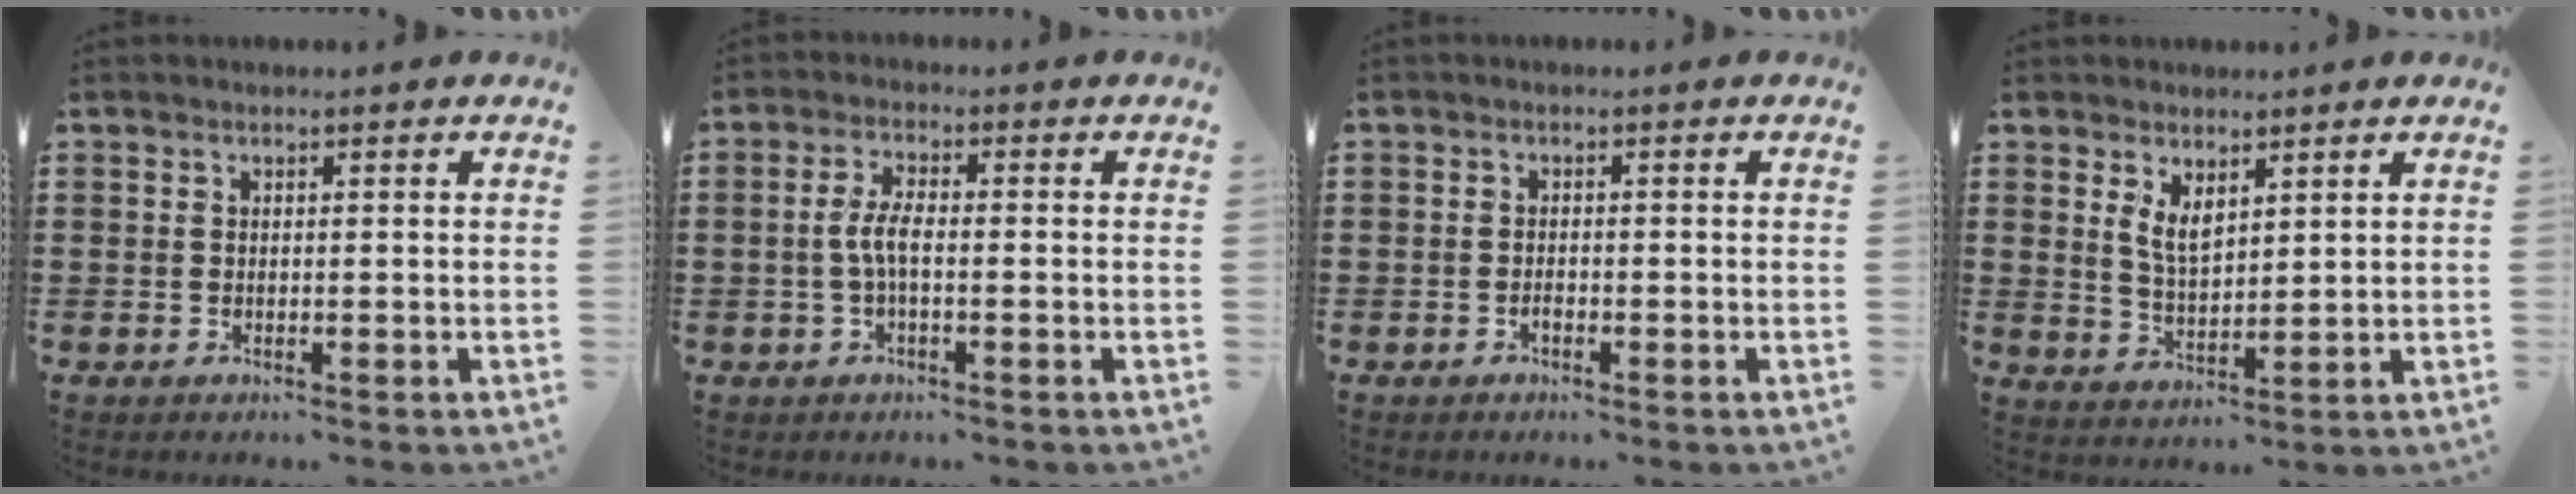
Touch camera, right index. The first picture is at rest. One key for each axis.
{"total": 3.9, "fx": -0.6, "fy": 1.1, "fz": 3.7, "tx": -0.090, "ty": -0.004, "tz": -0.020}
{"total": 1.0, "fx": -0.7, "fy": 0.4, "fz": 0.5, "tx": -0.012, "ty": -0.004, "tz": -0.013}
{"total": 3.8, "fx": 2.2, "fy": 1.8, "fz": 2.6, "tx": -0.056, "ty": 0.003, "tz": 0.040}